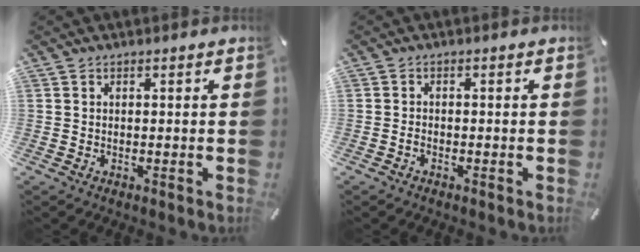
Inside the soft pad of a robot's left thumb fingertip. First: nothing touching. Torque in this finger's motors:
{"motor_torque": [0.06, -0.21, -0.11, 0.05, 0.03]}